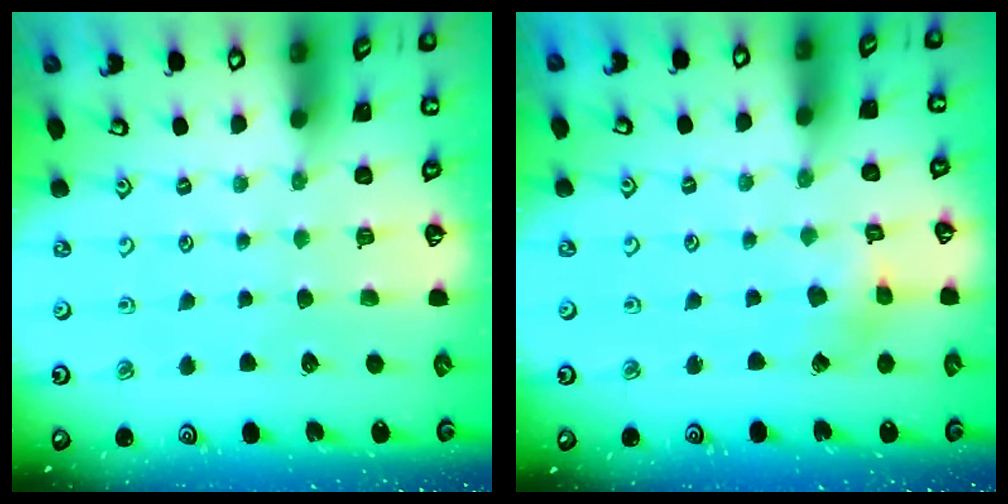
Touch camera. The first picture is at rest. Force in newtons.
{"total": 3.1, "press": 3.1, "slide": 0.2}